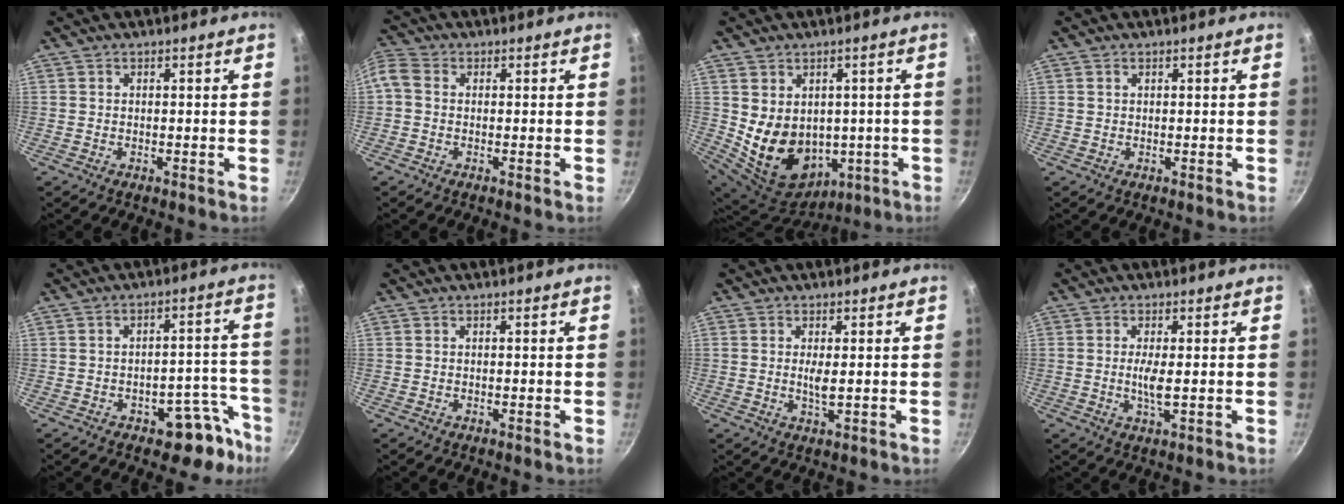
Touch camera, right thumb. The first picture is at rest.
{"total": 5.1, "force": [-0.2, 4.1, 3.0], "torque": [-0.074, 0.016, -0.020]}
{"total": 14.8, "force": [0.2, 11.9, 8.9], "torque": [-0.140, -0.016, 0.043]}
{"total": 0.7, "force": [0.3, 0.6, 0.3], "torque": [-0.005, 0.002, 0.005]}
{"total": 9.6, "force": [-5.7, 5.6, 5.4], "torque": [0.010, 0.063, -0.060]}
{"total": 0.0}
{"total": 2.3, "force": [0.3, 0.5, 2.3], "torque": [-0.045, -0.006, 0.006]}
{"total": 3.4, "force": [0.0, 0.7, 3.3], "torque": [-0.072, -0.005, -0.001]}